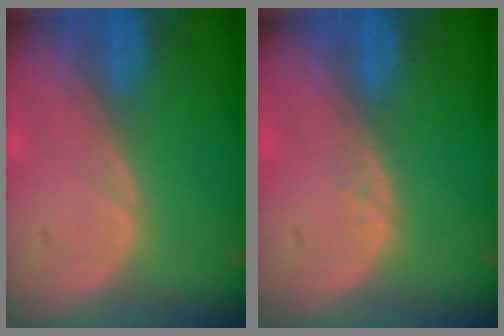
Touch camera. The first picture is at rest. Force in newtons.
{"total": 1.0, "press": 1.0, "slide": 0.2}